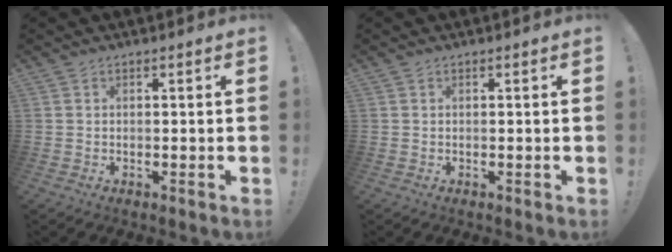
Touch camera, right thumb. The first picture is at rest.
{"total": 0.0}